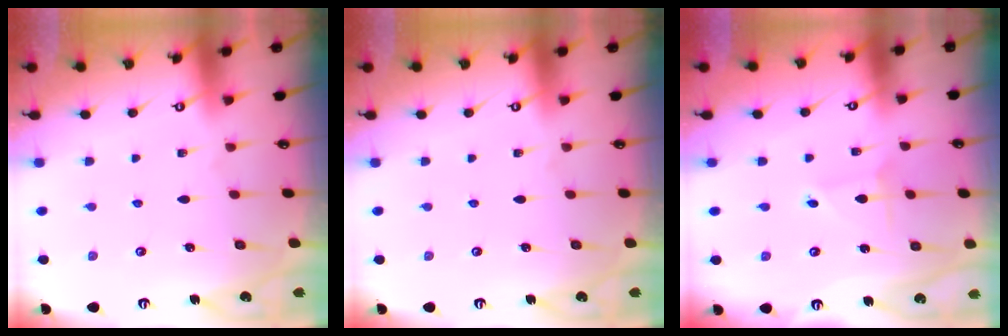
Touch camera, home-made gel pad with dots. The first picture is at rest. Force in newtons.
{"total": 0.0}
{"total": 2.2, "press": 2.2, "slide": 0.2}